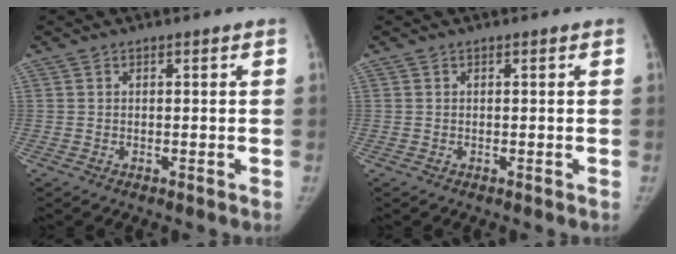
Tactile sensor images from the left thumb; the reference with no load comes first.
{"total": 0.0}